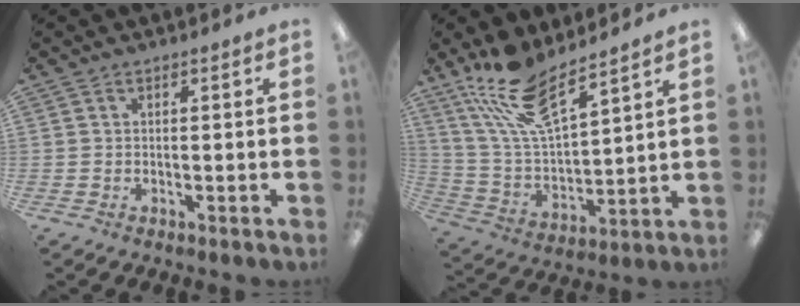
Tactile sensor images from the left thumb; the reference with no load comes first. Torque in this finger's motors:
{"motor_torque": [0.46, 0.25, 1.48, -1.29, 0.36]}